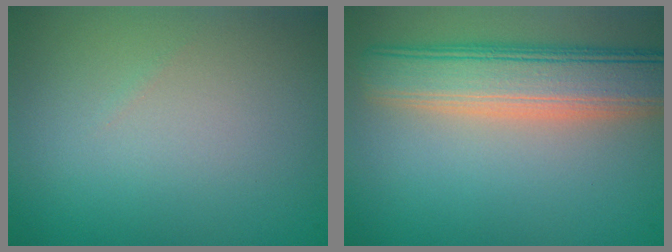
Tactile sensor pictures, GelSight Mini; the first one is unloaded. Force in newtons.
{"total": 7.4, "press": 7.3, "slide": 0.7}